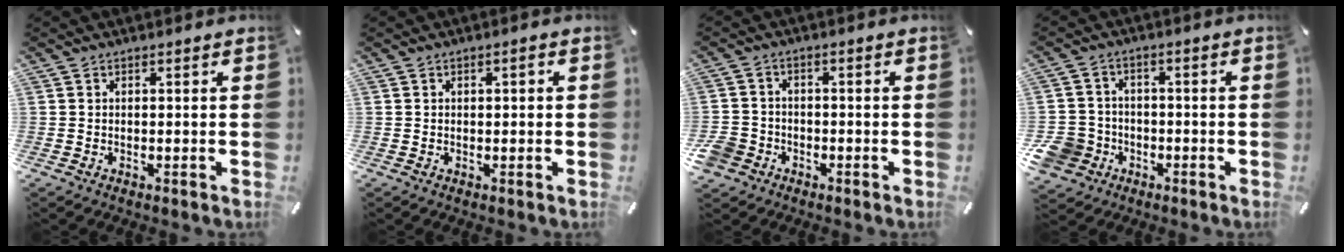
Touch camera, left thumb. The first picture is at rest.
{"total": 1.1, "force": [0.1, 0.6, 0.9], "torque": [-0.010, 0.002, -0.002]}
{"total": 5.3, "force": [-2.7, 4.4, 1.5], "torque": [-0.049, 0.008, -0.053]}
{"total": 8.3, "force": [-3.4, 7.2, 2.3], "torque": [-0.076, 0.027, -0.065]}